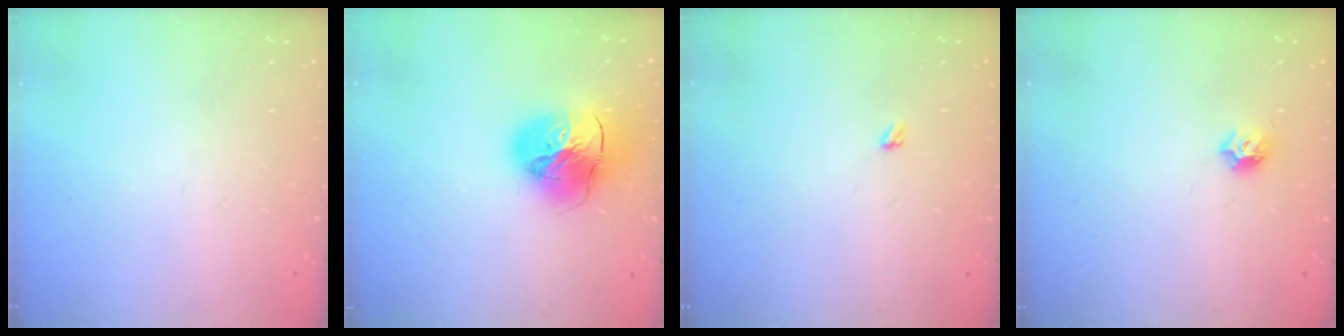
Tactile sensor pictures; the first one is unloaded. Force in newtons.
{"total": 17.8, "press": 17.7, "slide": 2.1}
{"total": 2.4, "press": 2.4, "slide": 0.4}
{"total": 4.4, "press": 4.3, "slide": 0.9}